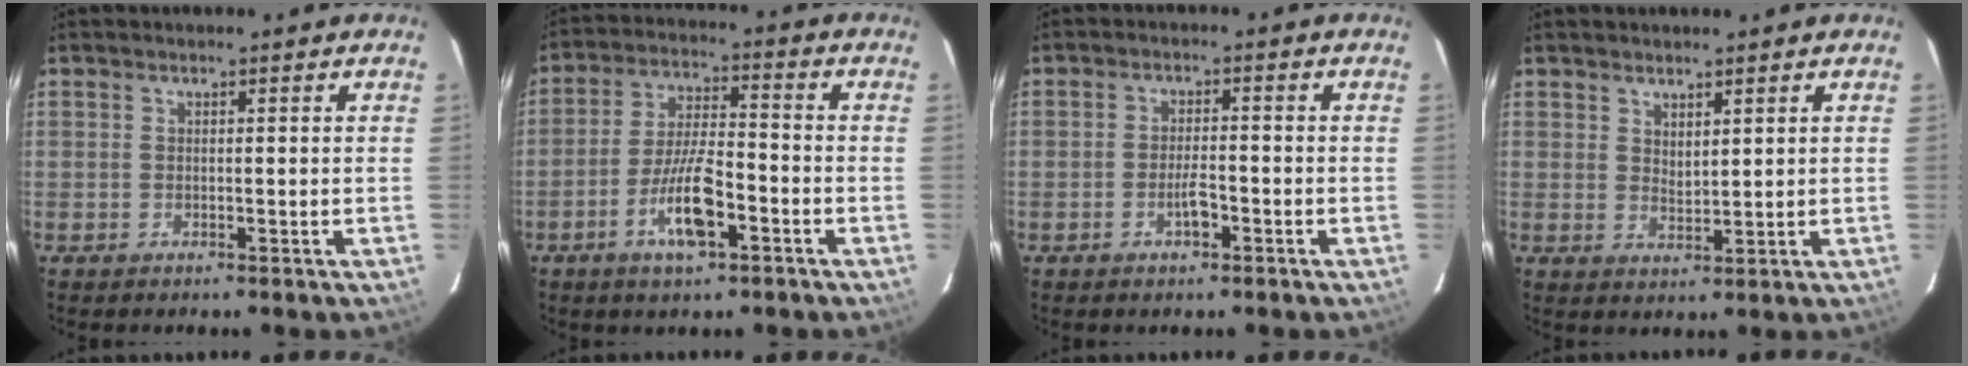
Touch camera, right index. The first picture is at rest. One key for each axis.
{"total": 10.0, "fx": -4.7, "fy": 2.8, "fz": 8.4, "tx": -0.169, "ty": 0.000, "tz": -0.084}
{"total": 3.4, "fx": -1.8, "fy": 1.1, "fz": 2.7, "tx": -0.051, "ty": 0.002, "tz": -0.030}
{"total": 2.6, "fx": 1.9, "fy": 1.1, "fz": 1.3, "tx": -0.020, "ty": -0.004, "tz": 0.035}